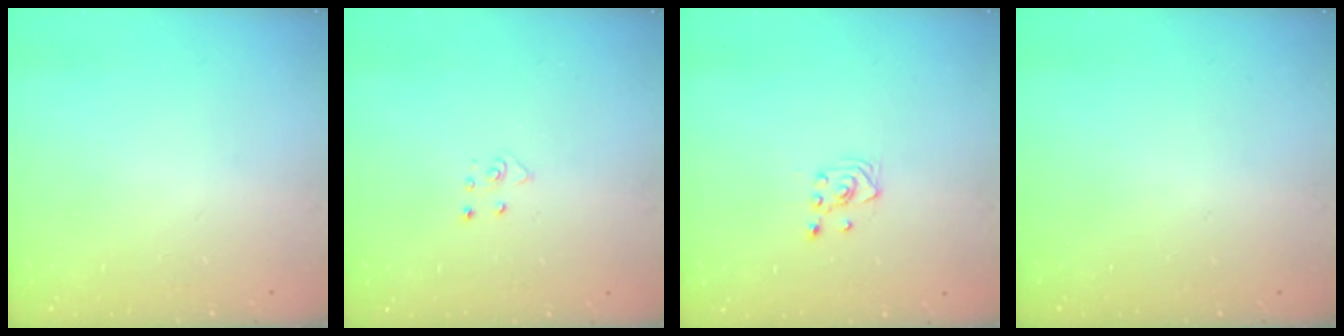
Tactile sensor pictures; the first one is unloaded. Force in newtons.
{"total": 4.1, "press": 4.1, "slide": 0.4}
{"total": 3.0, "press": 2.6, "slide": 1.5}
{"total": 0.0}